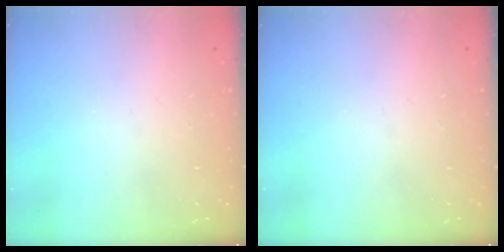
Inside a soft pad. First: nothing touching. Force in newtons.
{"total": 0.0}